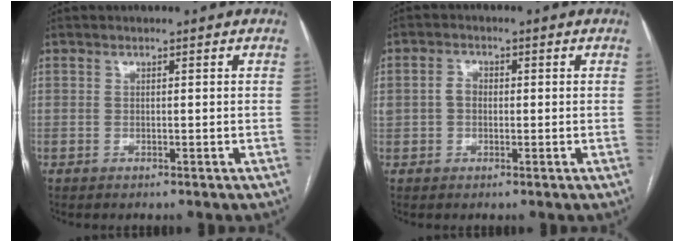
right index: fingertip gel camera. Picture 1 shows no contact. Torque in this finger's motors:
{"motor_torque": [-0.02, -0.10, 0.04, 0.01]}